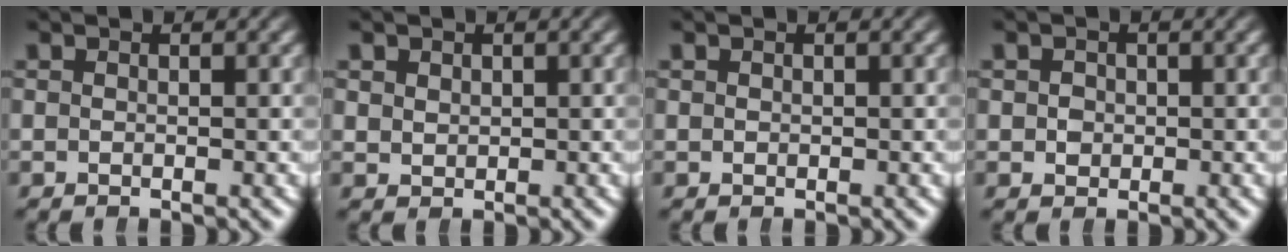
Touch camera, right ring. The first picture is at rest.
{"total": 1.2, "force": [1.0, 0.6, 0.1], "torque": [-0.006, -0.007, 0.030]}
{"total": 0.0}
{"total": 0.9, "force": [0.2, 0.9, 0.1], "torque": [-0.005, -0.006, 0.006]}